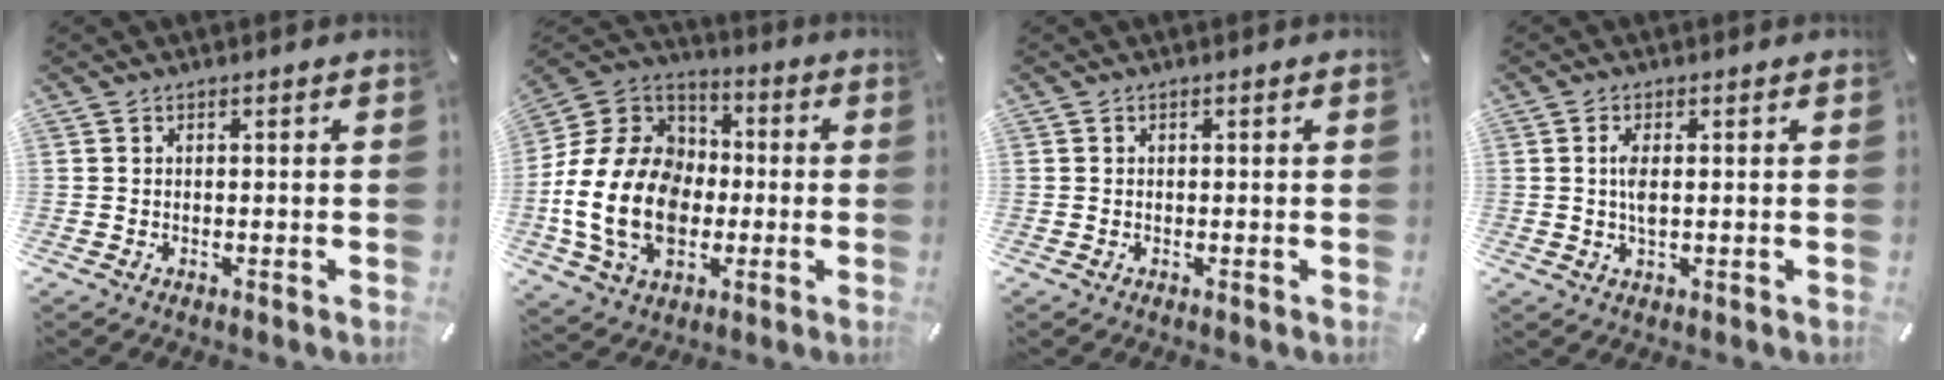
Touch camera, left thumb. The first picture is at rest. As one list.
[{"total": 21.9, "force": [-3.9, 16.8, 13.5], "torque": [-0.290, 0.019, -0.065]}, {"total": 0.0}, {"total": 3.4, "force": [0.4, 1.2, 3.2], "torque": [-0.073, 0.000, 0.002]}]